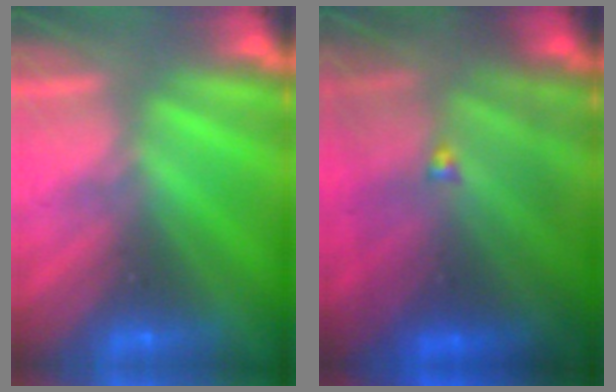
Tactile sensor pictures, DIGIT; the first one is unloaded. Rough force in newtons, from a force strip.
{"total": 10.2}